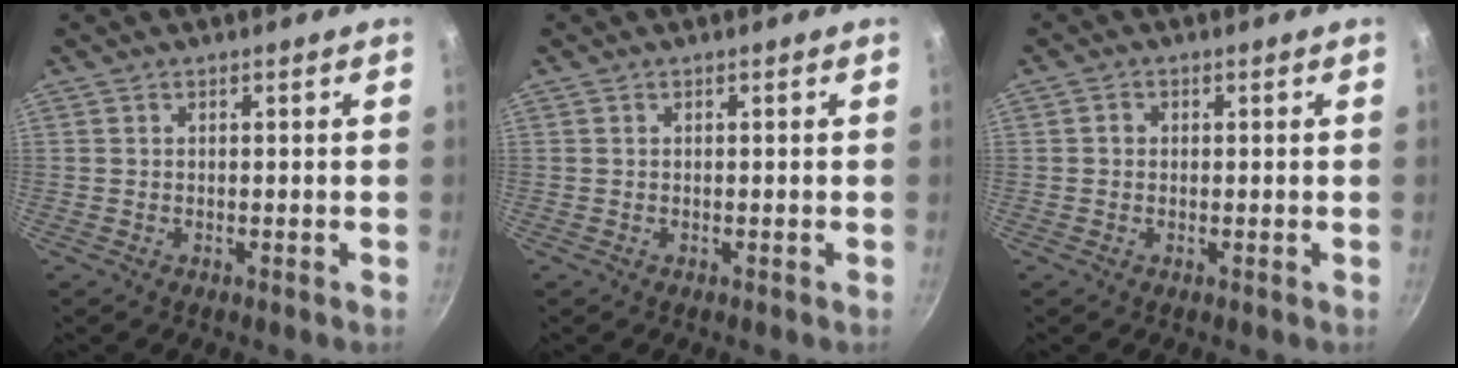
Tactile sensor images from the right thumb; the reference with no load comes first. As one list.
[{"total": 0.0}, {"total": 1.3, "force": [0.0, 1.2, 0.5], "torque": [-0.004, 0.003, -0.001]}]